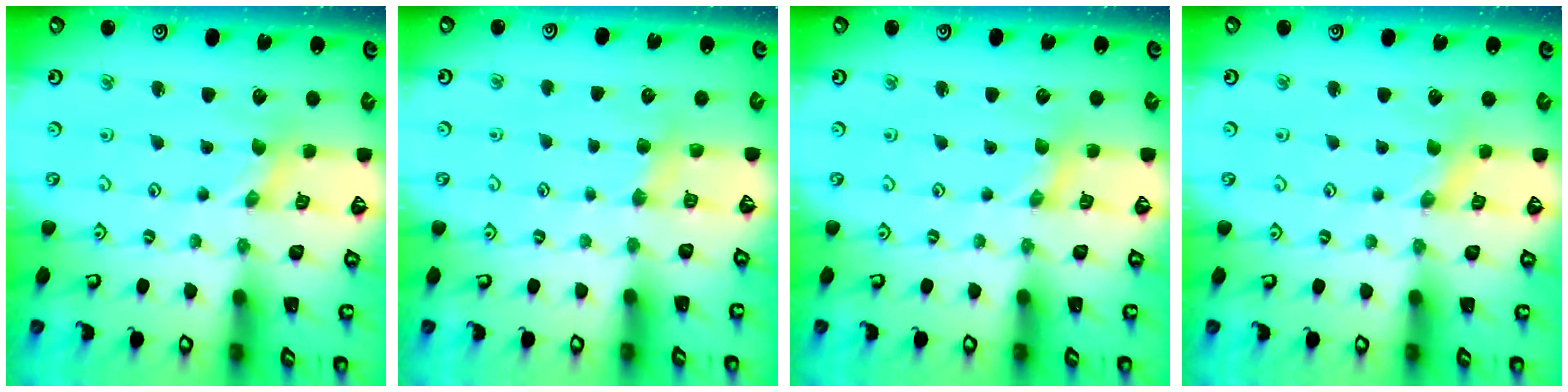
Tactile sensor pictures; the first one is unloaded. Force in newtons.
{"total": 3.6, "press": 3.6, "slide": 0.5}
{"total": 1.4, "press": 1.4, "slide": 0.3}
{"total": 0.0}